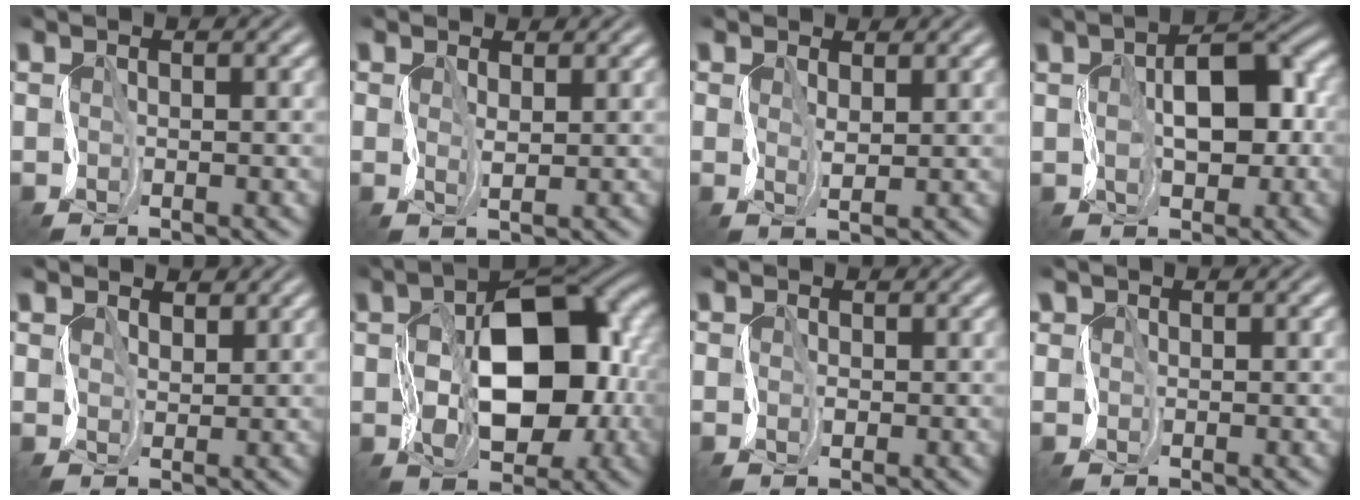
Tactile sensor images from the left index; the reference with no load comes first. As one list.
[{"total": 1.1, "force": [0.7, 0.8, 0.4], "torque": [-0.021, 0.007, 0.008]}, {"total": 1.4, "force": [0.8, 0.9, 0.7], "torque": [-0.026, 0.007, 0.011]}, {"total": 6.0, "force": [0.1, 3.3, 5.0], "torque": [-0.081, 0.017, -0.006]}, {"total": 3.2, "force": [2.3, 2.1, 0.8], "torque": [-0.034, 0.008, 0.031]}, {"total": 11.0, "force": [0.3, 6.7, 8.6], "torque": [-0.135, 0.006, 0.007]}, {"total": 1.1, "force": [0.2, 1.0, 0.0], "torque": [-0.009, 0.006, 0.002]}, {"total": 0.9, "force": [0.2, 0.9, 0.1], "torque": [0.007, 0.006, 0.002]}]